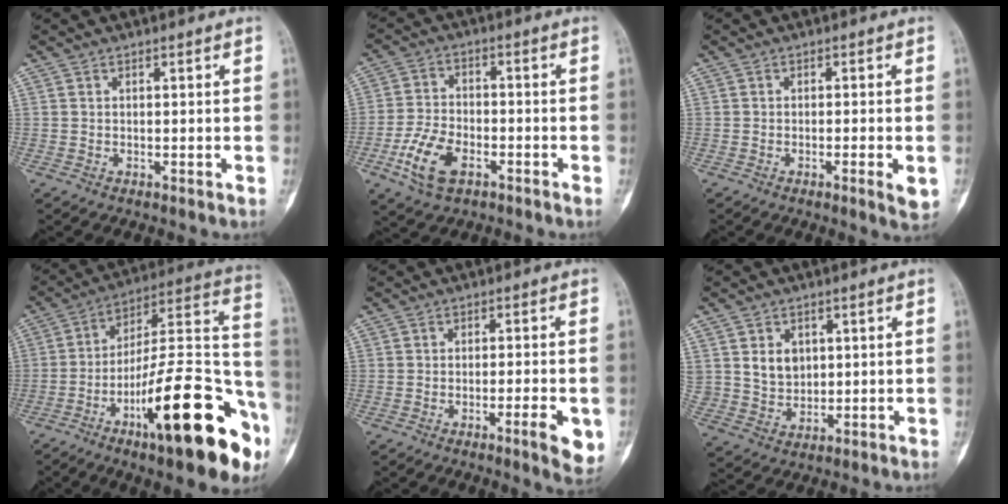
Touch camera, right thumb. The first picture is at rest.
{"total": 9.7, "force": [-4.3, 5.4, 6.8], "torque": [-0.141, 0.014, -0.081]}
{"total": 3.6, "force": [-1.1, 0.6, 3.4], "torque": [-0.053, -0.006, -0.016]}
{"total": 28.1, "force": [-12.2, 7.6, 24.1], "torque": [-0.310, 0.062, -0.186]}
{"total": 6.4, "force": [-2.3, 1.3, 5.9], "torque": [-0.077, -0.004, -0.029]}
{"total": 6.2, "force": [1.8, 4.9, 3.2], "torque": [-0.035, -0.014, 0.043]}